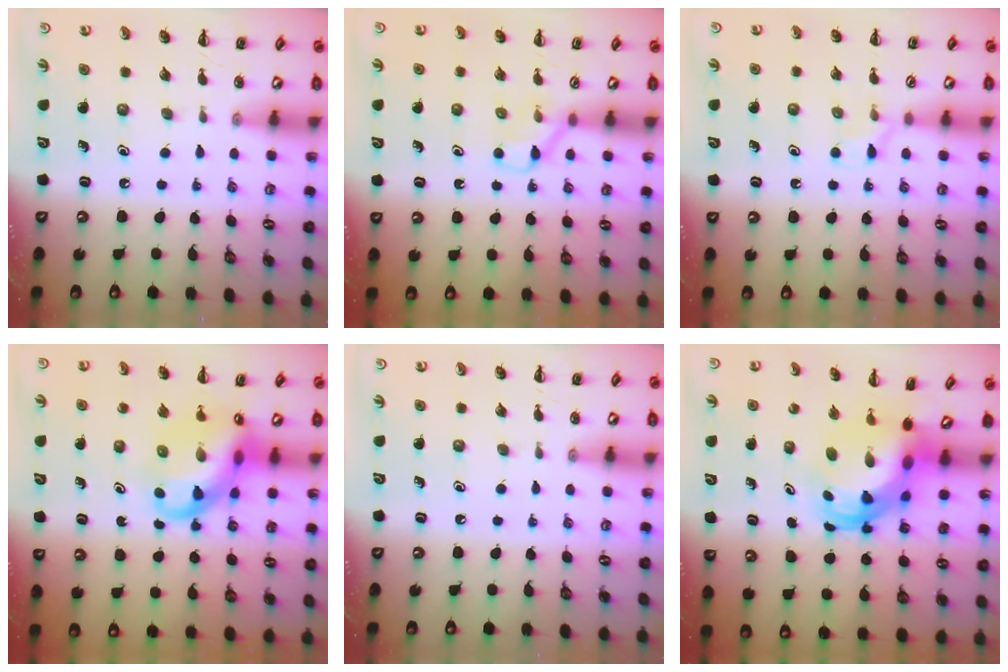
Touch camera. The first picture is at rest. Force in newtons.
{"total": 4.3, "press": 4.0, "slide": 1.5}
{"total": 4.5, "press": 4.2, "slide": 1.6}
{"total": 12.6, "press": 12.1, "slide": 3.4}
{"total": 0.0}
{"total": 6.3, "press": 6.1, "slide": 1.8}